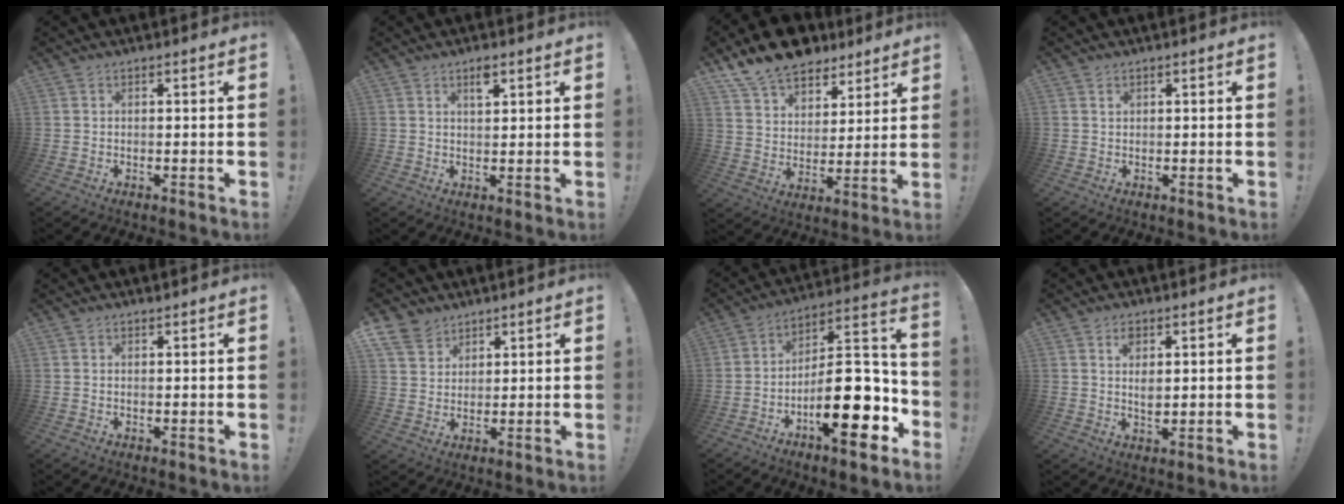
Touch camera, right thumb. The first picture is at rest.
{"total": 3.6, "force": [2.1, 1.4, 2.6], "torque": [-0.033, -0.007, 0.033]}
{"total": 14.3, "force": [11.5, 7.5, 3.8], "torque": [-0.074, -0.087, 0.216]}
{"total": 1.3, "force": [0.6, 1.1, 0.2], "torque": [0.003, -0.003, 0.009]}
{"total": 0.6, "force": [0.6, 0.0, 0.1], "torque": [0.001, -0.002, 0.011]}
{"total": 7.7, "force": [5.5, 5.1, 1.6], "torque": [-0.030, -0.034, 0.110]}
{"total": 21.9, "force": [-7.4, 8.2, 18.9], "torque": [-0.298, 0.042, -0.110]}
{"total": 4.0, "force": [1.9, 2.0, 2.9], "torque": [-0.030, -0.015, 0.028]}